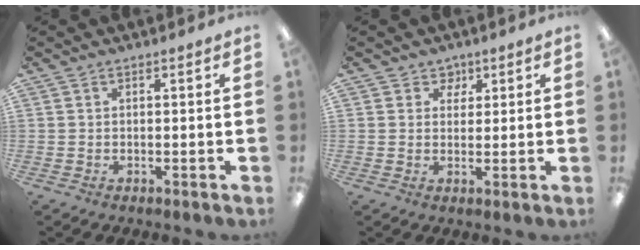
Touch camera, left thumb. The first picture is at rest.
{"total": 3.5, "force": [2.1, 2.7, 0.2], "torque": [0.009, -0.009, 0.033]}